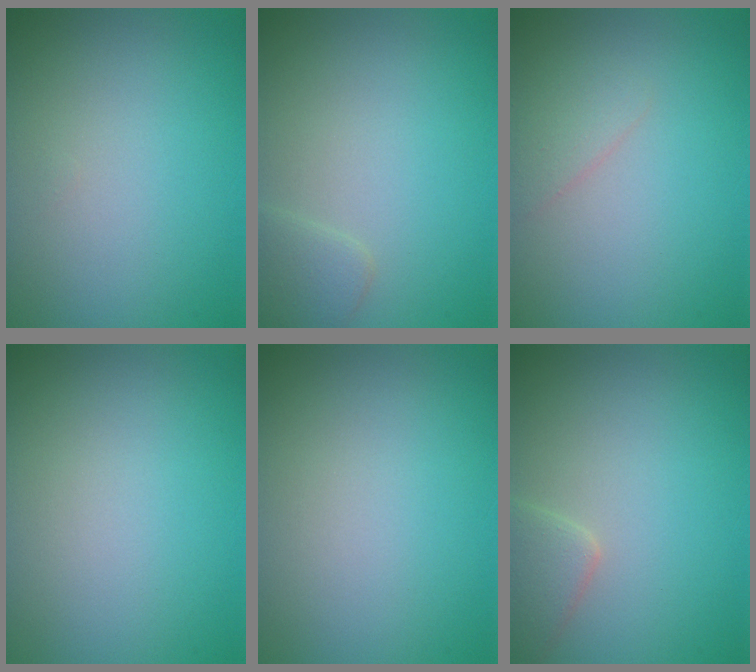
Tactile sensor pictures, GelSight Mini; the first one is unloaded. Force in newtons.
{"total": 1.6, "press": 1.6, "slide": 0.0}
{"total": 1.2, "press": 1.2, "slide": 0.0}
{"total": 0.0}
{"total": 0.0}
{"total": 2.4, "press": 2.4, "slide": 0.1}